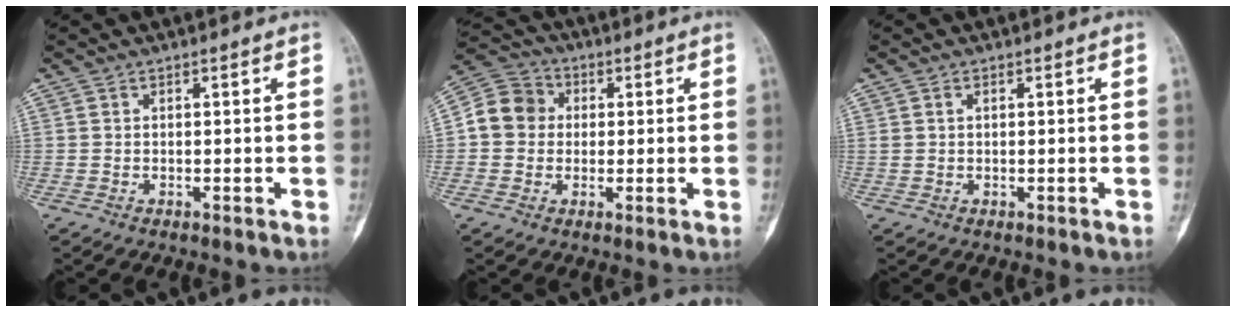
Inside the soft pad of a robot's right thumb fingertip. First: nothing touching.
{"total": 8.4, "force": [0.4, 7.6, 3.6], "torque": [-0.050, 0.021, -0.007]}
{"total": 0.9, "force": [0.4, 0.5, 0.6], "torque": [-0.016, 0.005, 0.010]}